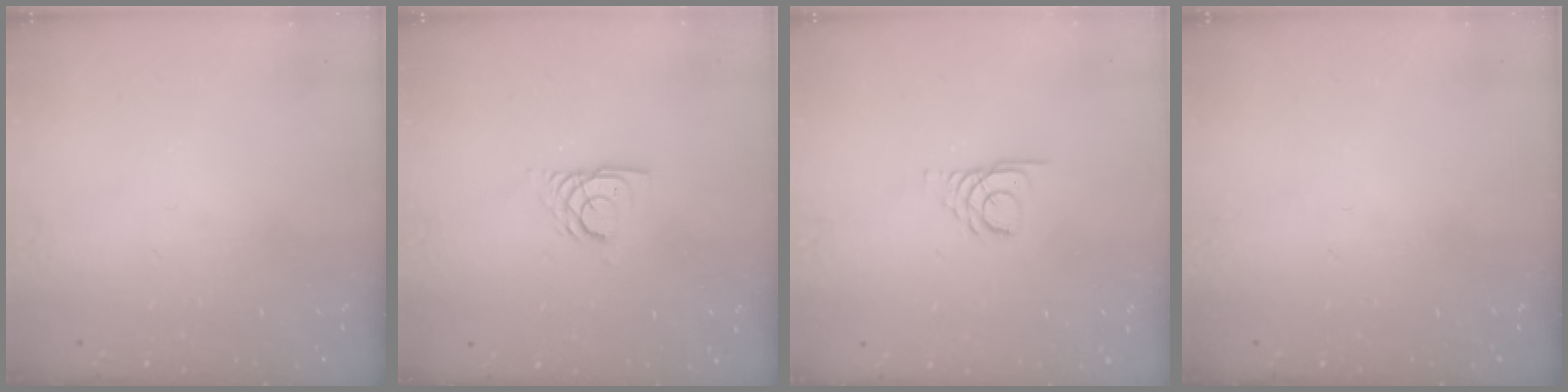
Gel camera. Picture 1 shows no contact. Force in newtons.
{"total": 5.0, "press": 5.0, "slide": 0.5}
{"total": 3.2, "press": 3.2, "slide": 0.3}
{"total": 0.0}